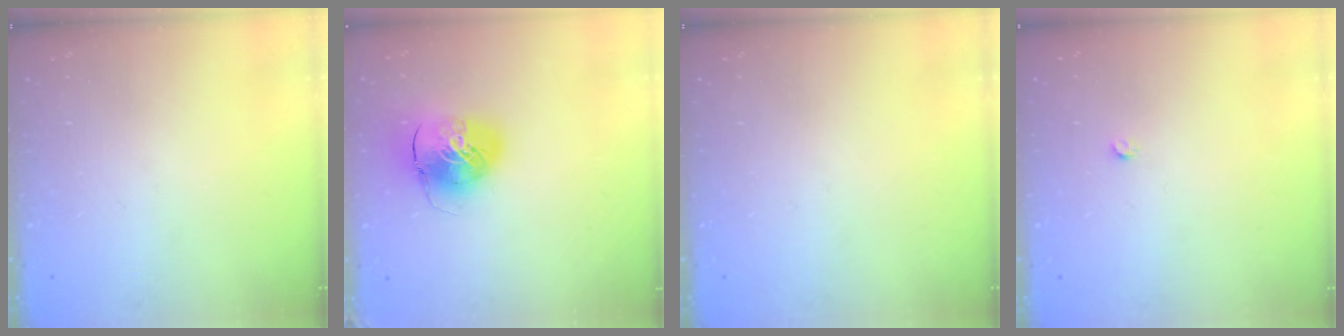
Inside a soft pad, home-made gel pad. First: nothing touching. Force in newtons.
{"total": 10.5, "press": 10.4, "slide": 1.8}
{"total": 0.0}
{"total": 2.4, "press": 2.4, "slide": 0.3}